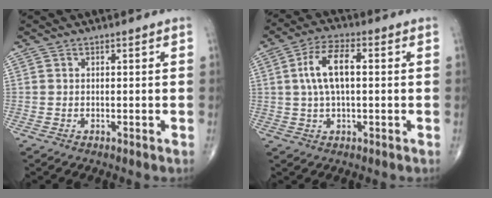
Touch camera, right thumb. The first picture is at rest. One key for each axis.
{"total": 8.9, "fx": 1.1, "fy": 3.9, "fz": 7.9, "tx": -0.156, "ty": 0.019, "tz": 0.019}